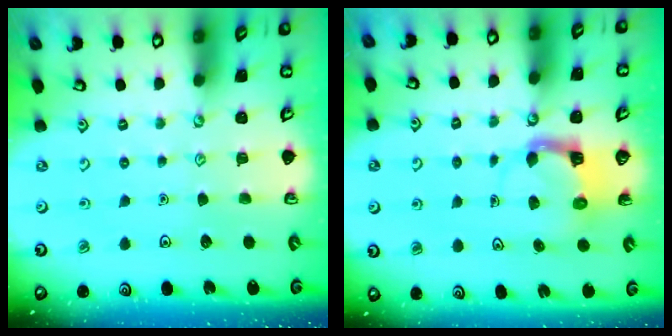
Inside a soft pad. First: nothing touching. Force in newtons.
{"total": 4.4, "press": 4.4, "slide": 0.2}